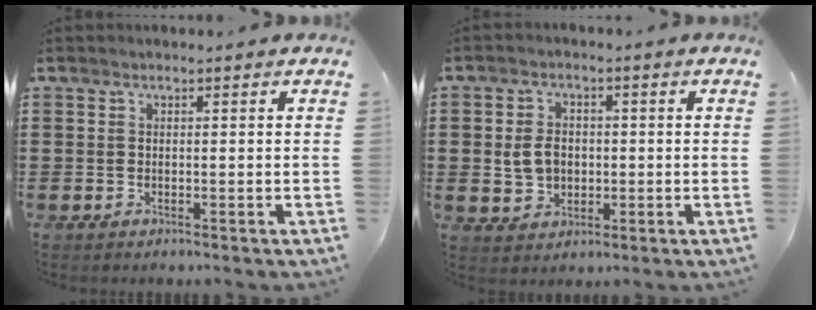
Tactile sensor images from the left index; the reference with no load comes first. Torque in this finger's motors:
{"motor_torque": [0.58, -0.11, 0.29, 0.08]}